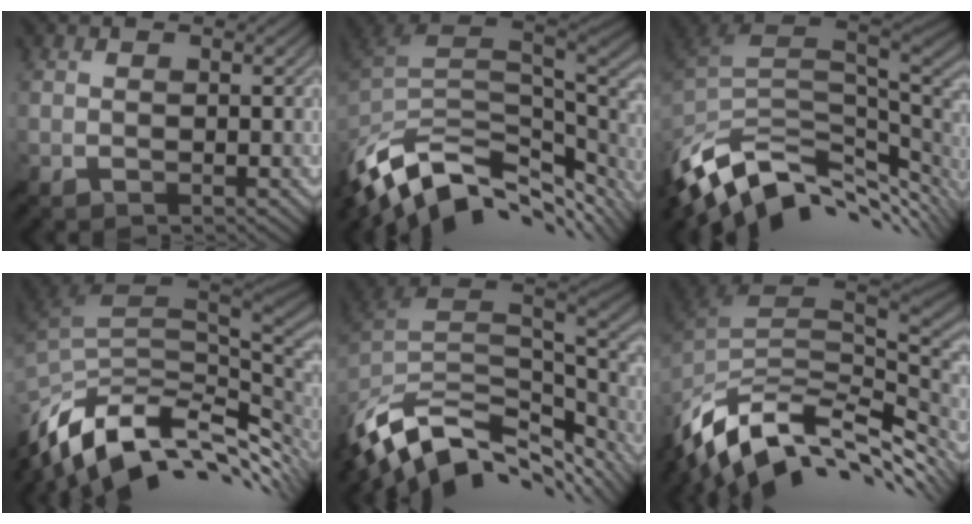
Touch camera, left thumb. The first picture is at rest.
{"total": 13.0, "force": [-6.3, 6.7, 9.3], "torque": [-0.210, -0.015, -0.105]}
{"total": 12.7, "force": [-4.6, 6.7, 9.8], "torque": [-0.218, -0.013, -0.076]}
{"total": 13.8, "force": [-4.1, 6.9, 11.3], "torque": [-0.246, -0.008, -0.071]}
{"total": 13.3, "force": [-7.5, 6.5, 8.8], "torque": [-0.215, -0.015, -0.123]}
{"total": 14.4, "force": [-6.7, 7.1, 10.5], "torque": [-0.229, -0.017, -0.113]}